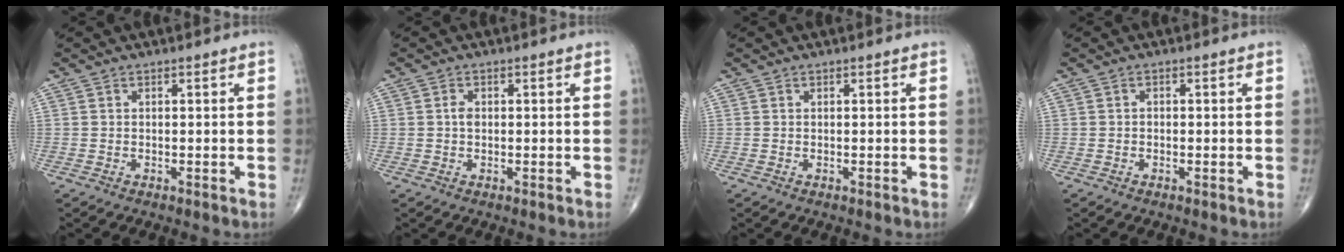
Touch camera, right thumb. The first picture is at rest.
{"total": 1.4, "force": [0.0, 1.0, 1.0], "torque": [-0.014, 0.003, -0.001]}
{"total": 0.0}
{"total": 0.6, "force": [-0.2, 0.5, 0.3], "torque": [0.000, 0.002, -0.007]}